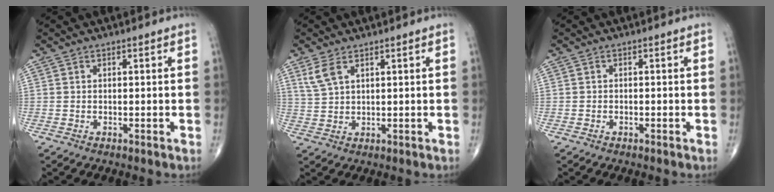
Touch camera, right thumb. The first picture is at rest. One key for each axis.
{"total": 3.8, "fx": 2.2, "fy": 1.7, "fz": 2.6, "tx": -0.060, "ty": 0.000, "tz": 0.055}
{"total": 0.0}